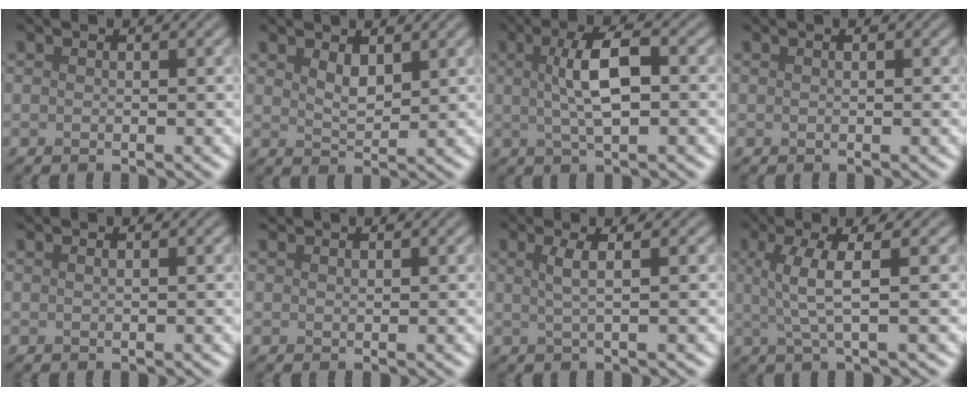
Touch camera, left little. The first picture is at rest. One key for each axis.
{"total": 2.1, "fx": 1.3, "fy": 0.9, "fz": 1.4, "tx": -0.029, "ty": -0.004, "tz": 0.029}
{"total": 4.9, "fx": 0.6, "fy": 1.5, "fz": 4.7, "tx": -0.089, "ty": 0.010, "tz": 0.009}
{"total": 0.0}
{"total": 0.5, "fx": 0.3, "fy": 0.2, "fz": 0.4, "tx": -0.006, "ty": 0.003, "tz": 0.005}
{"total": 0.7, "fx": 0.7, "fy": 0.2, "fz": 0.1, "tx": -0.003, "ty": 0.001, "tz": 0.015}
{"total": 2.2, "fx": 0.5, "fy": 0.6, "fz": 2.1, "tx": -0.034, "ty": 0.001, "tz": 0.005}
{"total": 3.7, "fx": 0.6, "fy": 0.7, "fz": 3.6, "tx": -0.069, "ty": 0.002, "tz": 0.013}